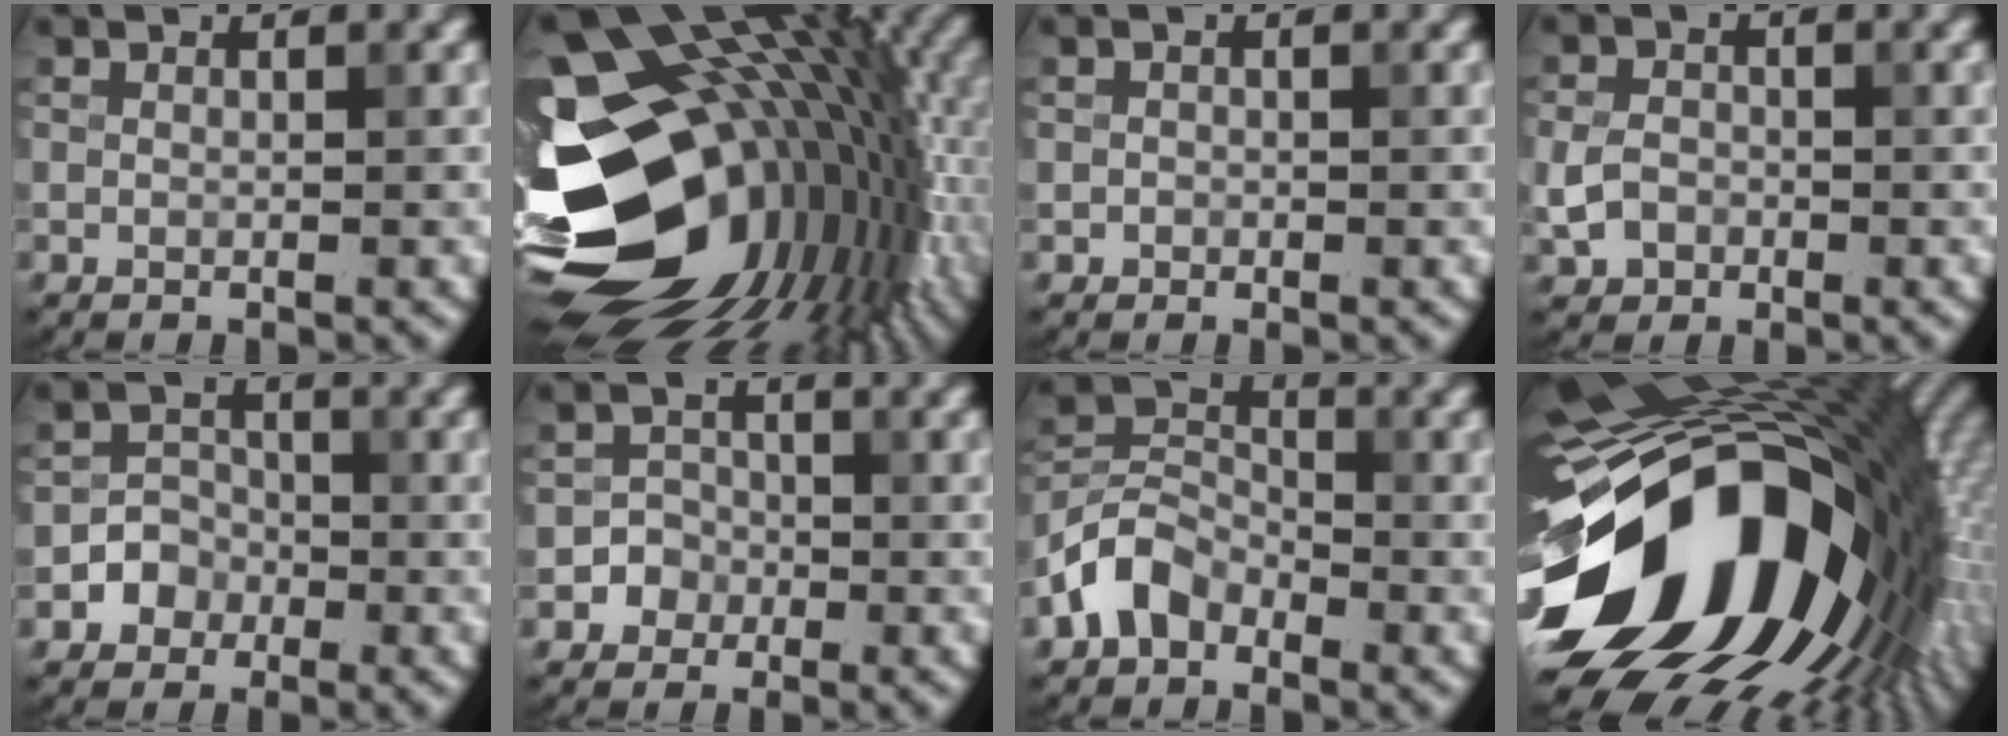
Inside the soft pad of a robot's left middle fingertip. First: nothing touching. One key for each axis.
{"total": 20.2, "fx": -3.6, "fy": 13.7, "fz": 14.4, "tx": -0.247, "ty": -0.023, "tz": -0.046}
{"total": 0.6, "fx": -0.2, "fy": 0.6, "fz": 0.0, "tx": 0.005, "ty": -0.004, "tz": -0.005}
{"total": 2.6, "fx": -0.8, "fy": 2.1, "fz": 1.3, "tx": -0.026, "ty": -0.001, "tz": -0.020}
{"total": 2.5, "fx": -1.1, "fy": 2.2, "fz": 0.5, "tx": 0.014, "ty": 0.007, "tz": -0.026}
{"total": 2.3, "fx": -0.9, "fy": 2.1, "fz": 0.1, "tx": 0.024, "ty": 0.009, "tz": -0.024}
{"total": 4.4, "fx": -2.6, "fy": 3.0, "fz": 1.9, "tx": -0.040, "ty": 0.009, "tz": -0.064}
{"total": 19.2, "fx": -3.7, "fy": 11.6, "fz": 14.9, "tx": -0.249, "ty": -0.025, "tz": -0.070}